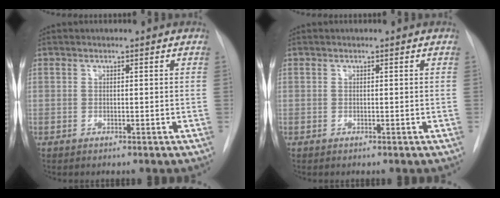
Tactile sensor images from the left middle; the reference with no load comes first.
{"total": 0.0}